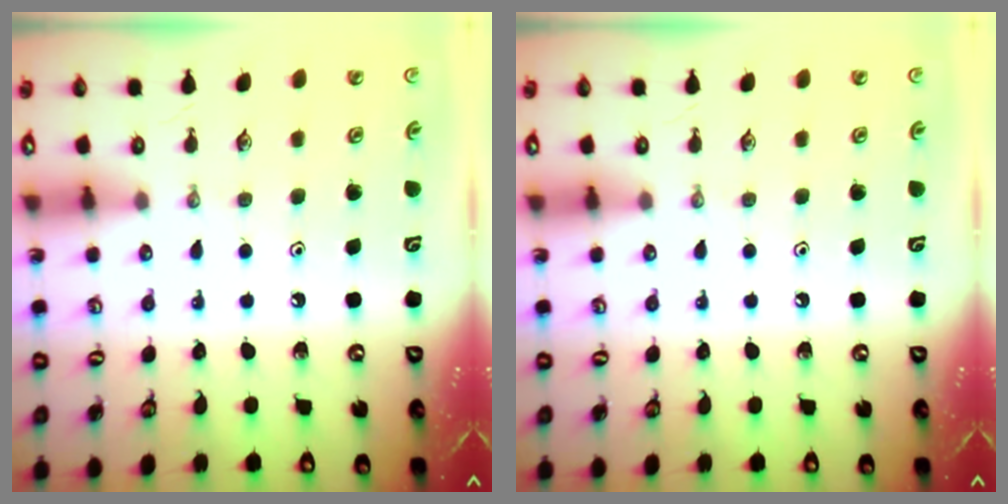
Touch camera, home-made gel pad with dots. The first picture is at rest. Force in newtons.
{"total": 0.0}